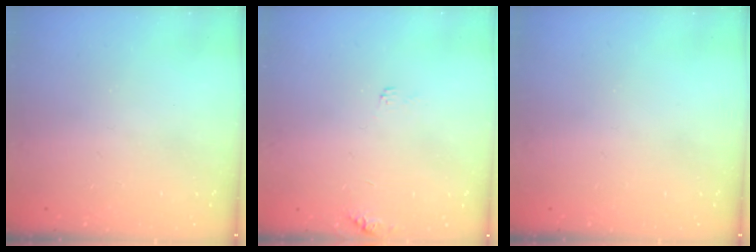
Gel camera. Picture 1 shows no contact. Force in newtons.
{"total": 5.7, "press": 5.7, "slide": 0.6}
{"total": 0.0}